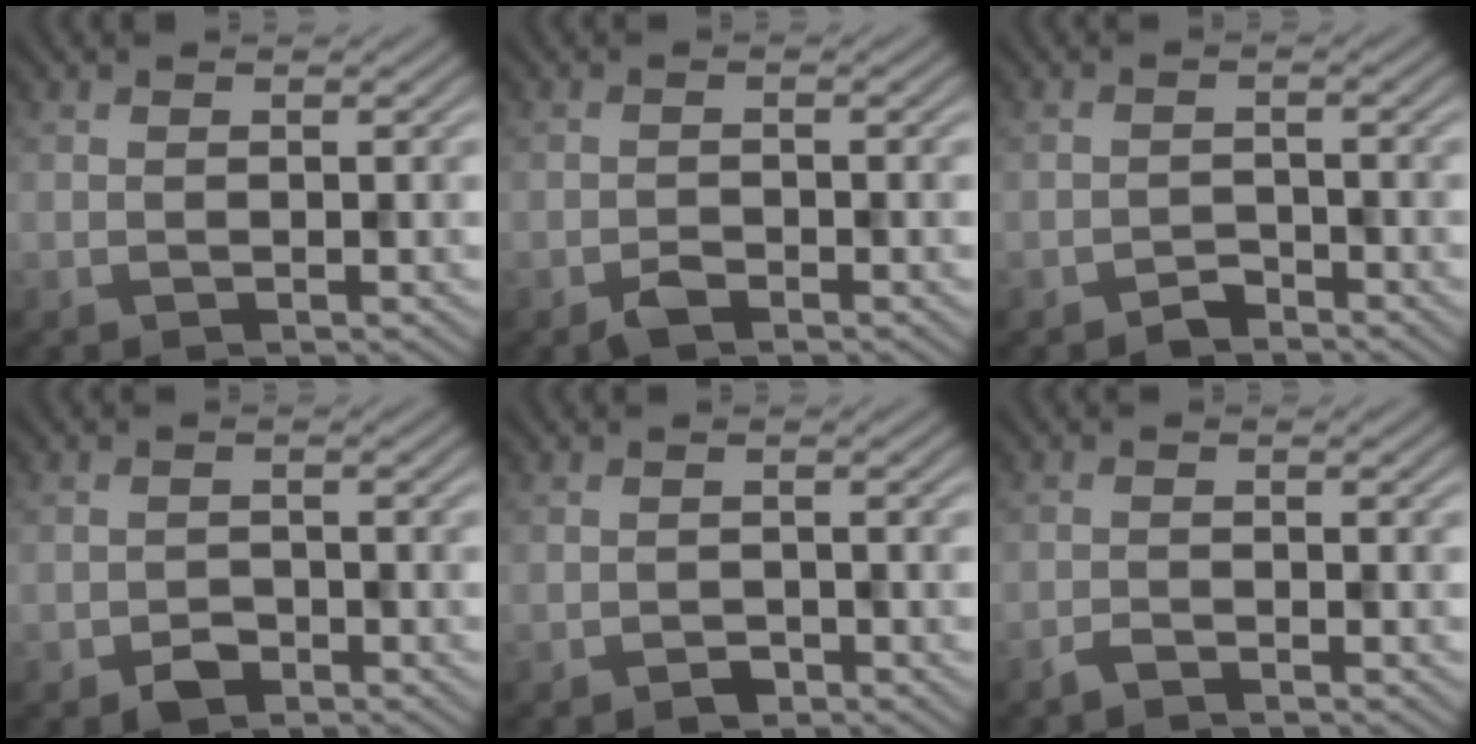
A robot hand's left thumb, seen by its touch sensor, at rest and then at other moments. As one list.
[{"total": 1.6, "force": [-1.2, 0.7, 0.8], "torque": [-0.014, 0.000, -0.026]}, {"total": 1.9, "force": [-1.6, 0.8, 0.5], "torque": [-0.004, 0.004, -0.034]}, {"total": 2.2, "force": [-1.5, 1.4, 0.8], "torque": [-0.011, 0.000, -0.031]}, {"total": 1.3, "force": [-0.9, 0.8, 0.5], "torque": [-0.007, -0.002, -0.018]}, {"total": 1.3, "force": [-1.1, 0.2, 0.5], "torque": [-0.012, 0.000, -0.026]}]